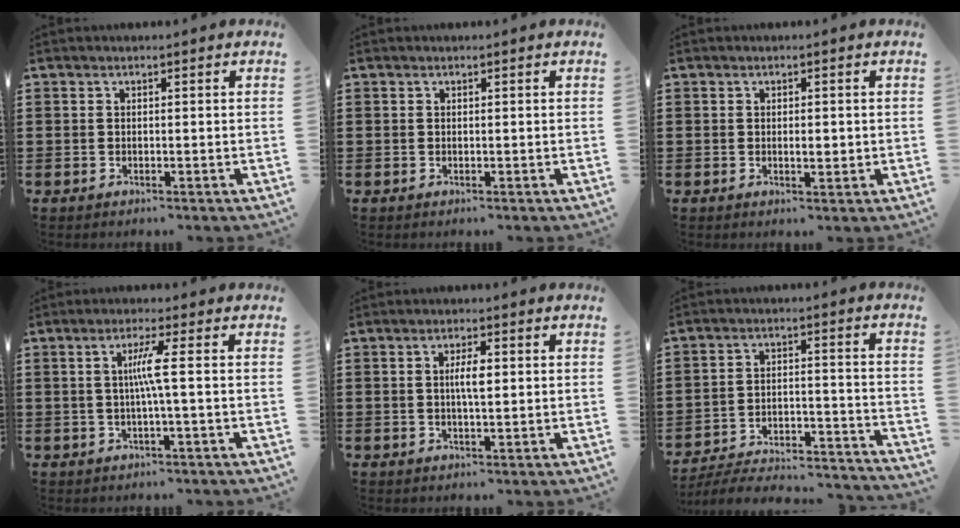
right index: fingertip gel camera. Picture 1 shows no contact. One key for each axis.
{"total": 0.0}
{"total": 1.9, "fx": -0.1, "fy": 0.6, "fz": 1.8, "tx": -0.034, "ty": 0.000, "tz": -0.002}
{"total": 4.3, "fx": 0.0, "fy": -0.5, "fz": 4.2, "tx": -0.080, "ty": -0.005, "tz": -0.007}
{"total": 3.5, "fx": 0.4, "fy": 0.9, "fz": 3.4, "tx": -0.066, "ty": 0.003, "tz": 0.003}
{"total": 4.3, "fx": -4.0, "fy": 0.6, "fz": 1.4, "tx": -0.034, "ty": -0.010, "tz": -0.088}